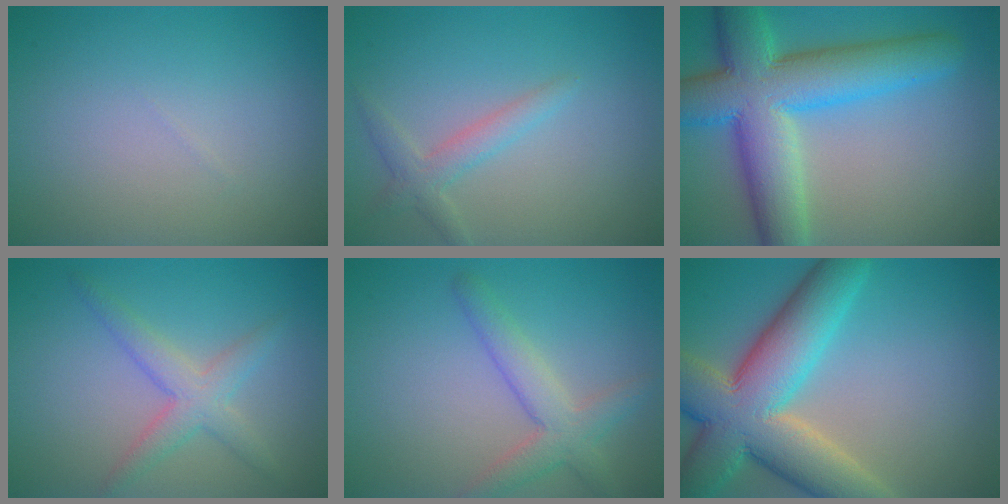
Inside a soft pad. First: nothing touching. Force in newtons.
{"total": 2.2, "press": 2.2, "slide": 0.1}
{"total": 11.3, "press": 11.3, "slide": 0.5}
{"total": 3.2, "press": 3.2, "slide": 0.1}
{"total": 3.6, "press": 3.6, "slide": 0.1}
{"total": 11.9, "press": 11.9, "slide": 0.9}